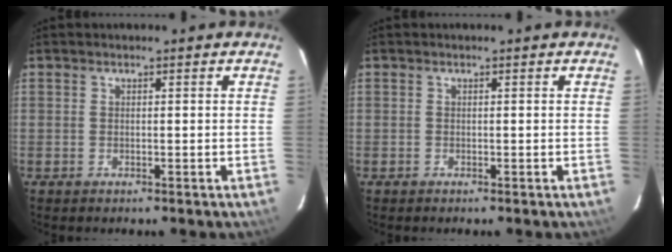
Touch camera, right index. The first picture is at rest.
{"total": 0.0}